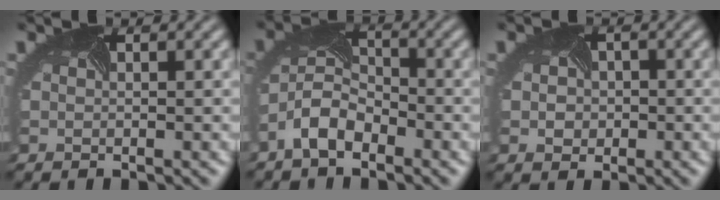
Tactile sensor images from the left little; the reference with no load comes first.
{"total": 4.2, "force": [-2.9, 2.1, 2.3], "torque": [-0.053, 0.003, -0.062]}
{"total": 2.0, "force": [-0.2, 1.8, 1.0], "torque": [-0.012, 0.001, -0.006]}